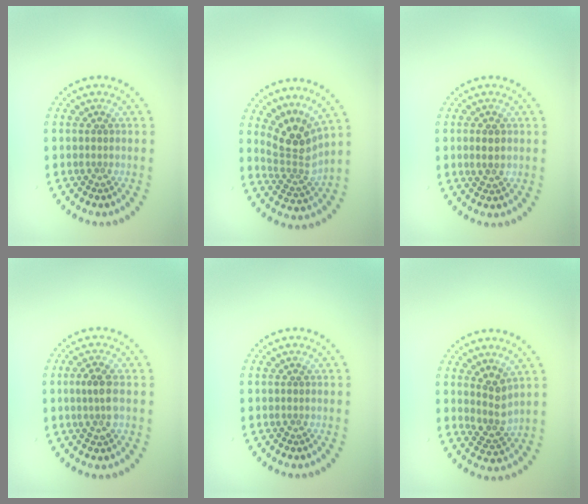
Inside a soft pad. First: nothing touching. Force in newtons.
{"total": 3.8, "press": 2.6, "slide": 2.8}
{"total": 1.3, "press": 1.2, "slide": 0.2}
{"total": 2.4, "press": 2.3, "slide": 0.6}
{"total": 0.0}
{"total": 2.5, "press": 2.0, "slide": 1.5}